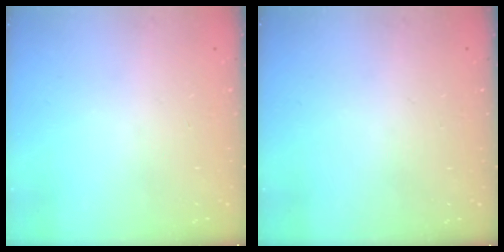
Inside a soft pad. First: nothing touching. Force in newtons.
{"total": 0.0}